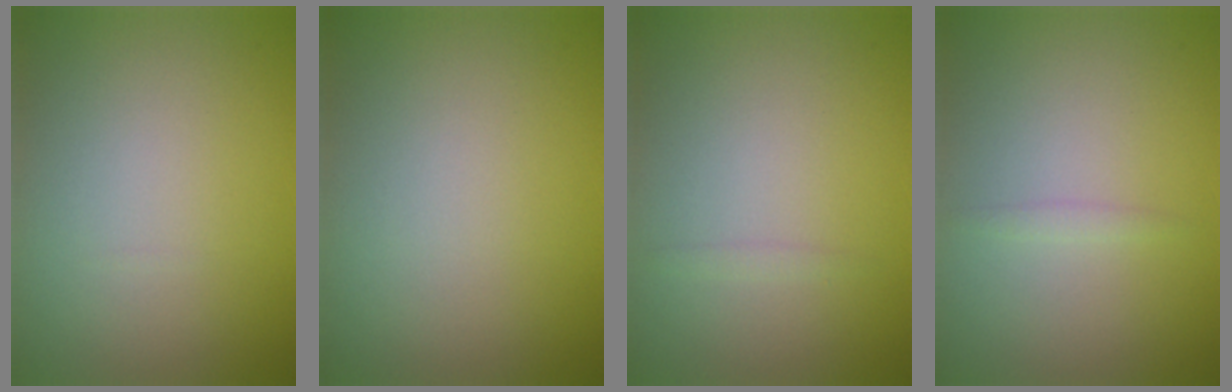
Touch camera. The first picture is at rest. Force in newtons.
{"total": 0.0}
{"total": 0.5, "press": 0.5, "slide": 0.0}
{"total": 0.7, "press": 0.7, "slide": 0.0}